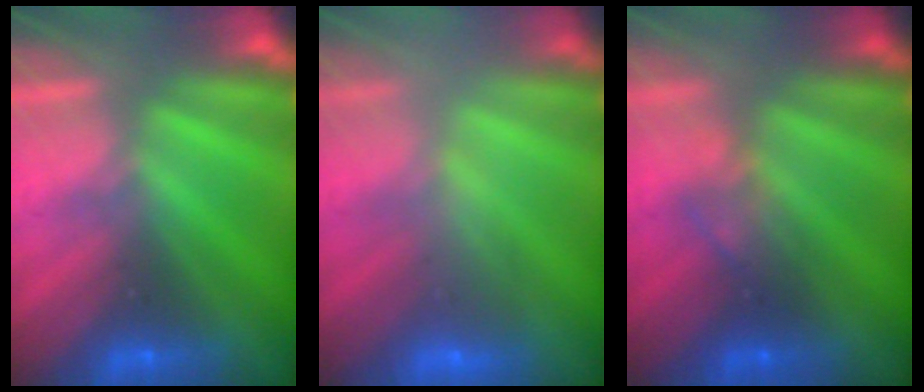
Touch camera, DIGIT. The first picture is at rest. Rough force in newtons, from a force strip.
{"total": 2.3}
{"total": 2.3}